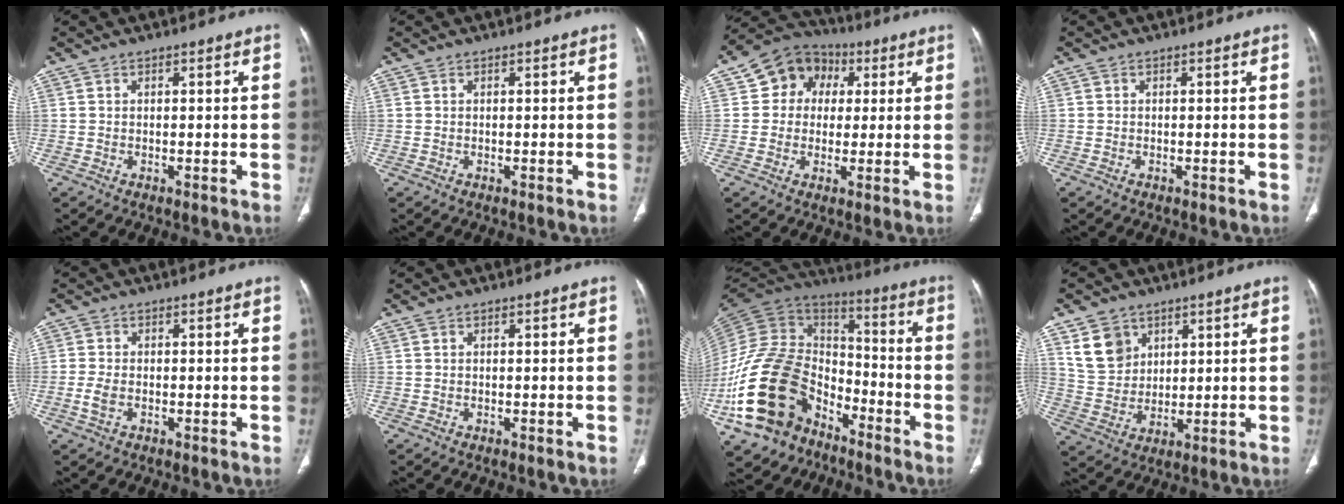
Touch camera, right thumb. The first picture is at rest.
{"total": 0.0}
{"total": 10.0, "force": [2.4, 8.7, 4.2], "torque": [-0.031, 0.011, 0.027]}
{"total": 0.0}
{"total": 2.8, "force": [-0.8, 1.8, 2.0], "torque": [-0.048, 0.005, -0.016]}
{"total": 0.0}
{"total": 25.7, "force": [-13.0, 16.8, 14.5], "torque": [-0.279, 0.077, -0.230]}
{"total": 8.4, "force": [4.4, 6.5, 3.2], "torque": [-0.033, -0.017, 0.096]}